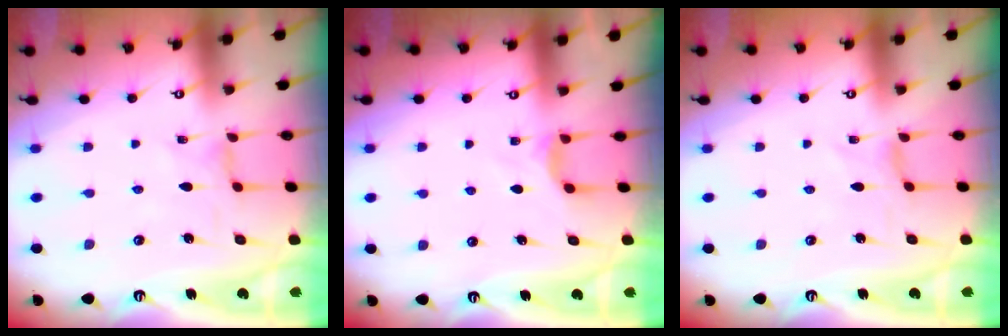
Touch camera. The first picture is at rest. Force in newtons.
{"total": 2.9, "press": 2.9, "slide": 0.4}
{"total": 0.0}